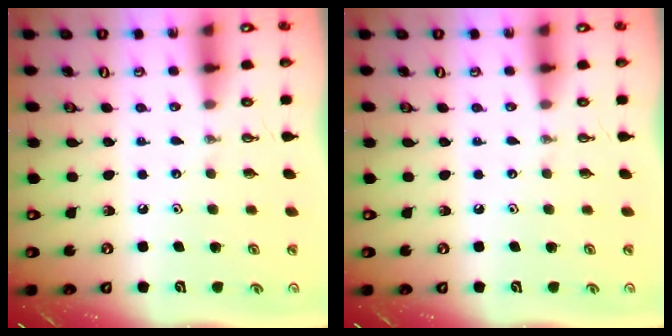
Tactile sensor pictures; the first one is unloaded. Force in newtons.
{"total": 0.0}